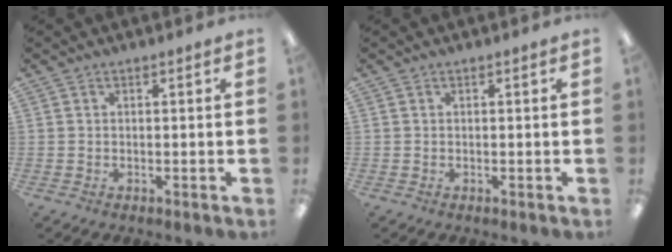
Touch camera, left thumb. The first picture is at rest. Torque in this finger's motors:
{"motor_torque": [-0.04, 0.06, -0.17, 0.02, 0.02]}